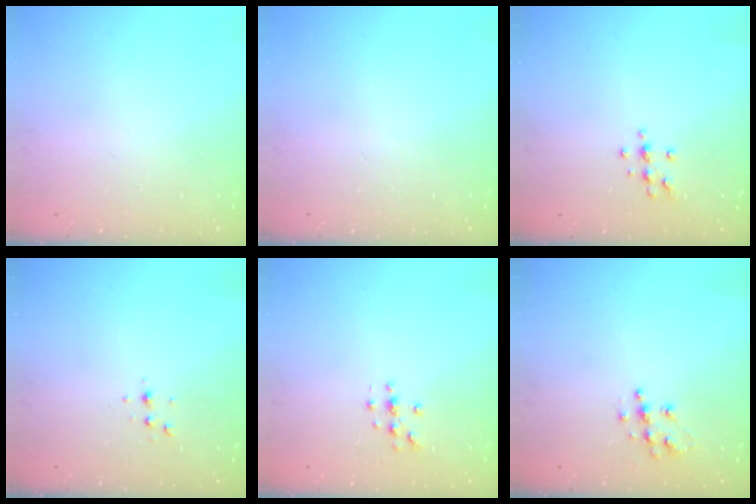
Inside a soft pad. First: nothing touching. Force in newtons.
{"total": 0.0}
{"total": 7.5, "press": 7.4, "slide": 1.3}
{"total": 3.6, "press": 3.1, "slide": 1.7}
{"total": 3.4, "press": 3.4, "slide": 0.4}
{"total": 7.7, "press": 7.7, "slide": 0.3}